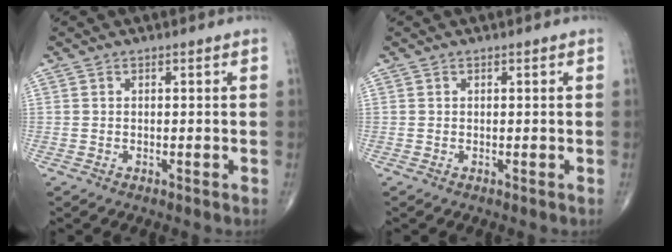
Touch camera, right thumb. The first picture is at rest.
{"total": 0.0}